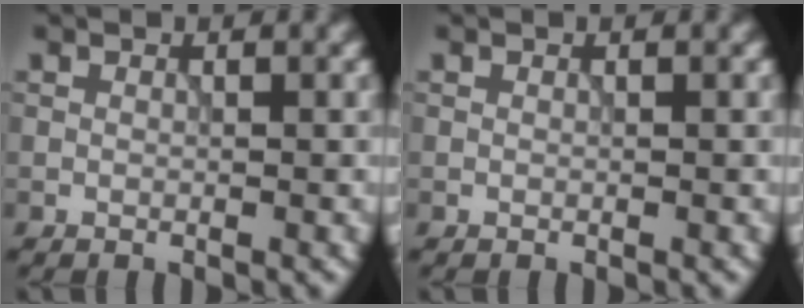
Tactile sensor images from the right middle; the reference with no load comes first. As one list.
[{"total": 0.0}]